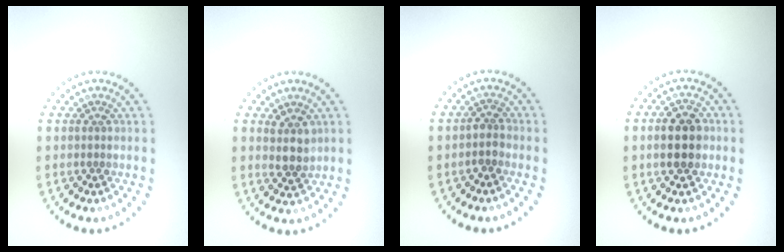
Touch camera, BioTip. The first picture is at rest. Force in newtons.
{"total": 2.3, "press": 1.9, "slide": 1.2}
{"total": 1.5, "press": 1.2, "slide": 0.9}
{"total": 3.5, "press": 3.5, "slide": 0.2}